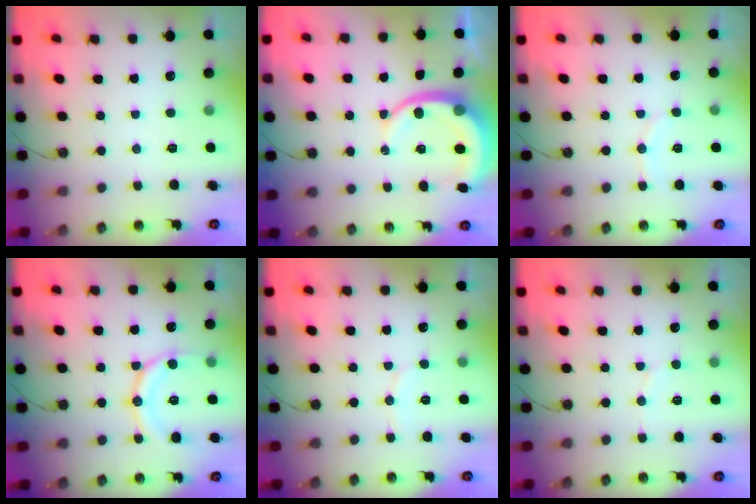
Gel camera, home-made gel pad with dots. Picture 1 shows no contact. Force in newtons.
{"total": 9.1, "press": 9.1, "slide": 1.1}
{"total": 6.0, "press": 5.5, "slide": 2.5}
{"total": 12.1, "press": 12.0, "slide": 1.4}
{"total": 5.7, "press": 5.7, "slide": 0.4}
{"total": 6.0, "press": 6.0, "slide": 0.4}